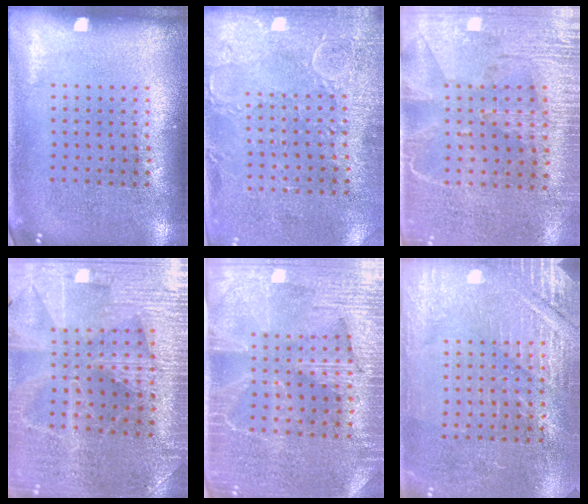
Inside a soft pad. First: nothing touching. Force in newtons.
{"total": 3.0, "press": 2.2, "slide": 2.0}
{"total": 2.9, "press": 2.6, "slide": 1.4}
{"total": 3.2, "press": 3.2, "slide": 0.5}
{"total": 4.1, "press": 3.7, "slide": 1.7}
{"total": 2.9, "press": 2.8, "slide": 0.5}